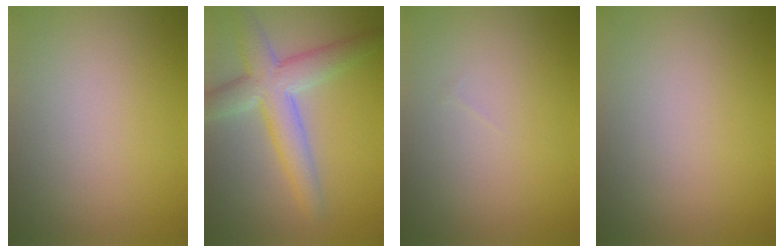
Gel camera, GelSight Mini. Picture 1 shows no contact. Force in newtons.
{"total": 5.6, "press": 5.6, "slide": 0.2}
{"total": 0.0}
{"total": 0.0}